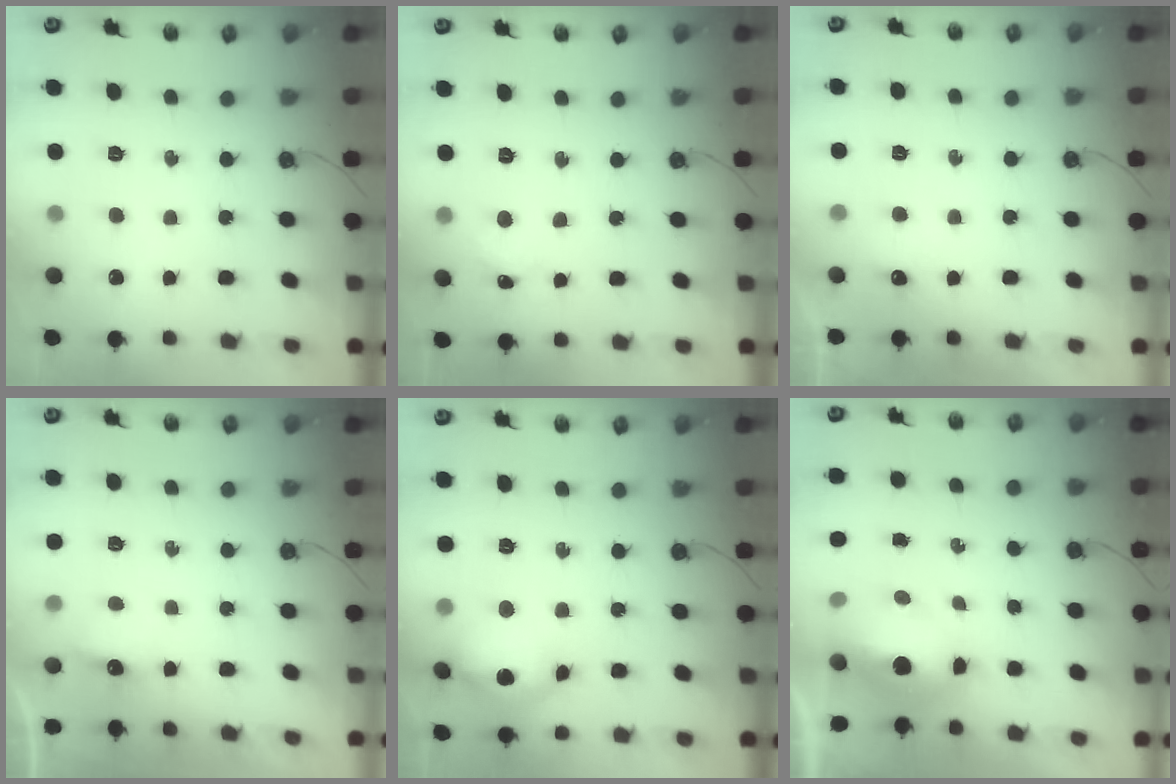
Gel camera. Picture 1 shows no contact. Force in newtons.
{"total": 2.2, "press": 2.2, "slide": 0.3}
{"total": 3.2, "press": 3.1, "slide": 0.5}
{"total": 3.3, "press": 3.3, "slide": 0.4}
{"total": 14.4, "press": 14.3, "slide": 1.5}
{"total": 9.5, "press": 9.5, "slide": 1.0}